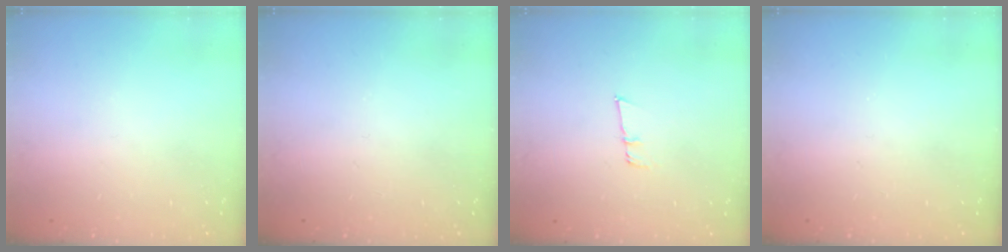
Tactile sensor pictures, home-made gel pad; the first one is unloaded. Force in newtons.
{"total": 0.0}
{"total": 6.0, "press": 5.6, "slide": 2.1}
{"total": 0.0}